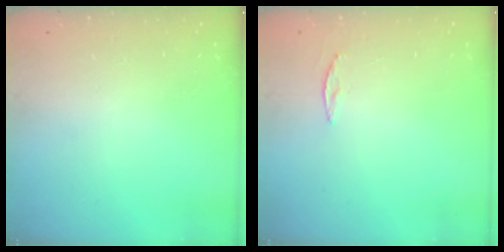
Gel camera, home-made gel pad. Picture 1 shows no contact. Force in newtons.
{"total": 3.3, "press": 3.3, "slide": 0.4}